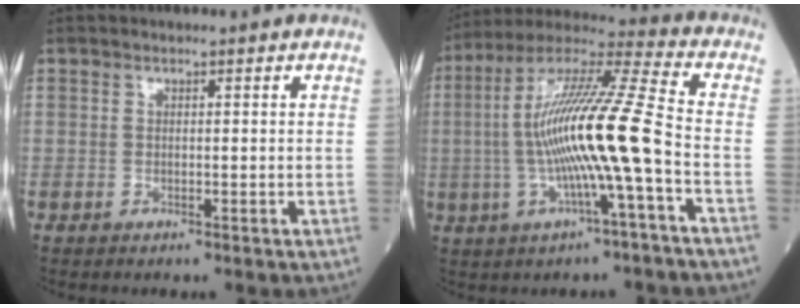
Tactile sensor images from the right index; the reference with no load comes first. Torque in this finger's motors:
{"motor_torque": [1.87, -0.26, 1.06, 0.21]}